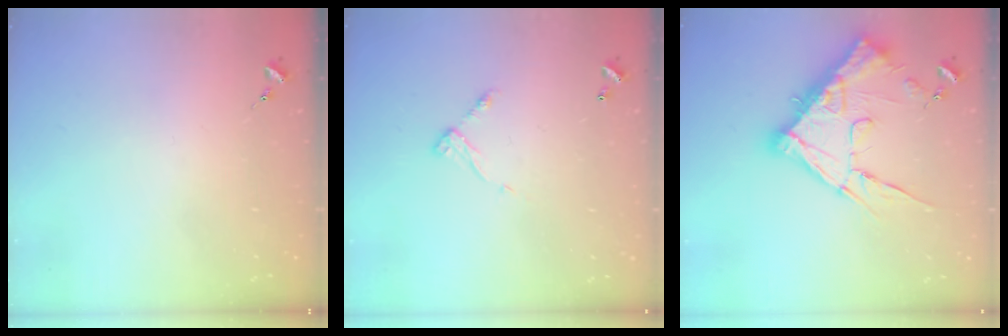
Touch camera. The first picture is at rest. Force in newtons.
{"total": 7.1, "press": 7.1, "slide": 0.5}
{"total": 19.4, "press": 19.4, "slide": 1.0}